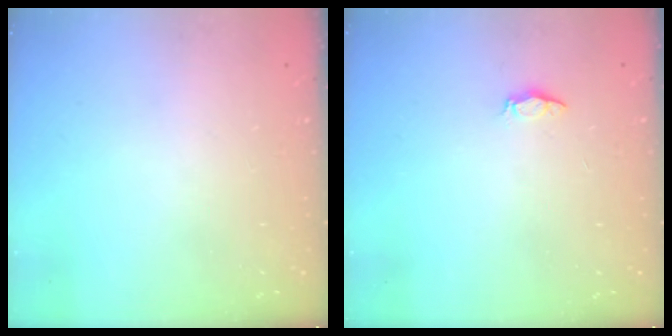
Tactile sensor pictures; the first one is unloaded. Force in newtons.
{"total": 2.5, "press": 2.5, "slide": 0.3}